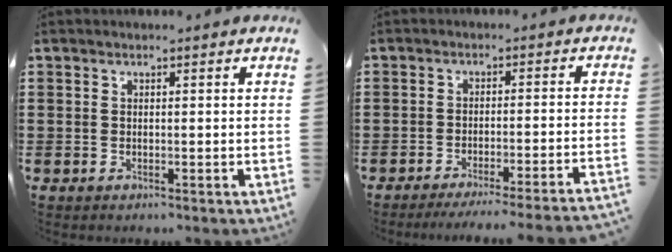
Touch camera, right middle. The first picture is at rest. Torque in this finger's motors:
{"motor_torque": [2.14, 0.00, 0.17, 0.07]}